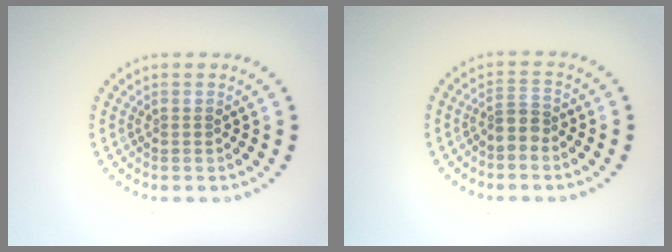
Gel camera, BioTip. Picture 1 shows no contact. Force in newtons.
{"total": 2.1, "press": 1.6, "slide": 1.2}